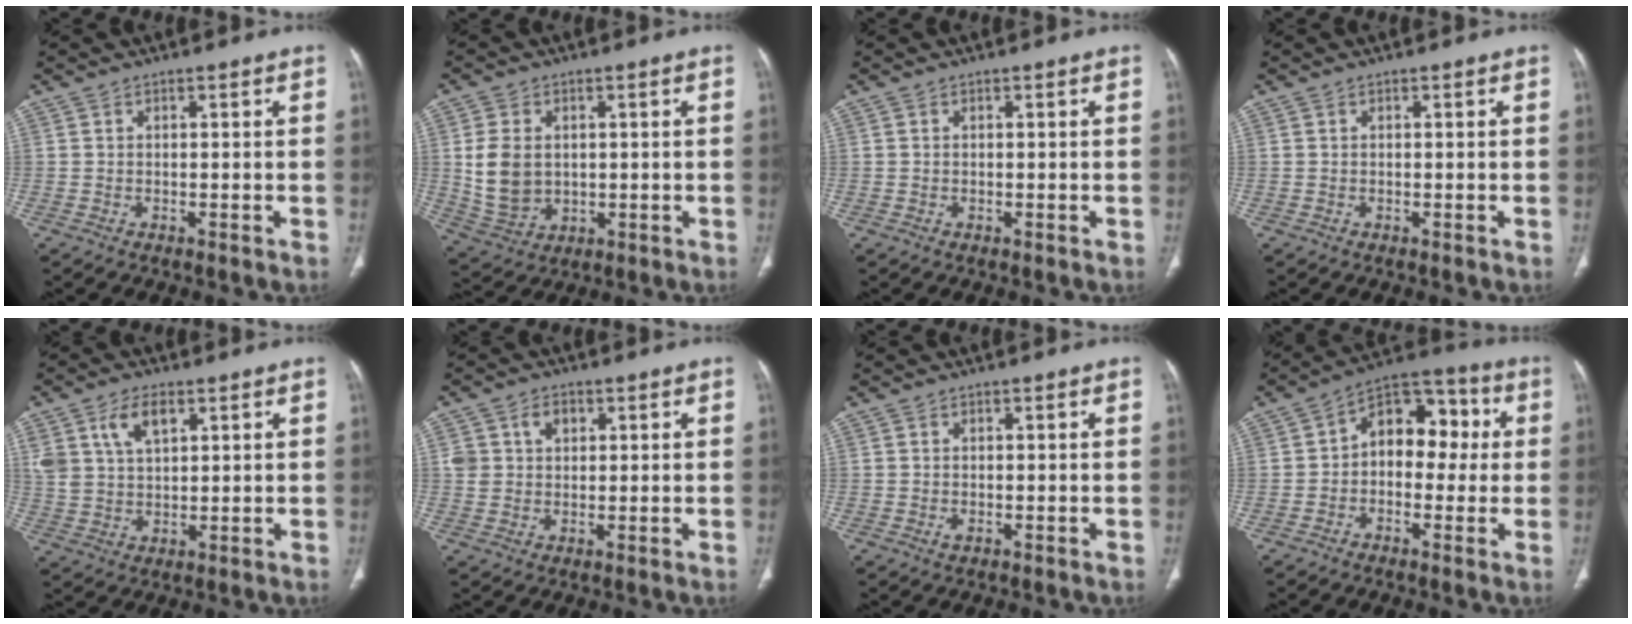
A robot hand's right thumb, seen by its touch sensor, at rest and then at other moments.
{"total": 9.4, "force": [1.0, 7.0, 6.2], "torque": [-0.112, -0.007, 0.035]}
{"total": 0.0}
{"total": 0.0}
{"total": 7.9, "force": [3.7, 4.4, 5.4], "torque": [-0.095, -0.010, 0.077]}
{"total": 5.2, "force": [1.8, 4.0, 2.7], "torque": [-0.028, -0.004, 0.035]}
{"total": 0.8, "force": [-0.2, 0.5, 0.6], "torque": [-0.016, -0.001, -0.002]}
{"total": 12.3, "force": [0.9, 8.2, 9.1], "torque": [-0.084, 0.040, -0.004]}